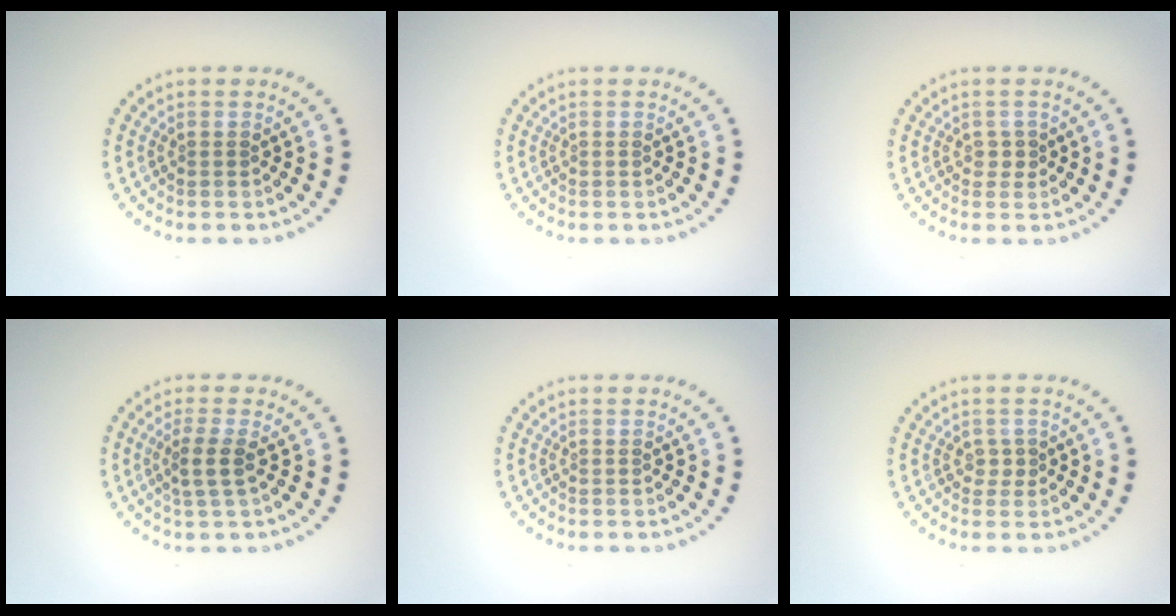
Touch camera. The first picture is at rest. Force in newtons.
{"total": 0.0}
{"total": 1.0, "press": 0.9, "slide": 0.5}
{"total": 2.2, "press": 1.9, "slide": 1.1}
{"total": 0.0}
{"total": 1.1, "press": 0.9, "slide": 0.6}